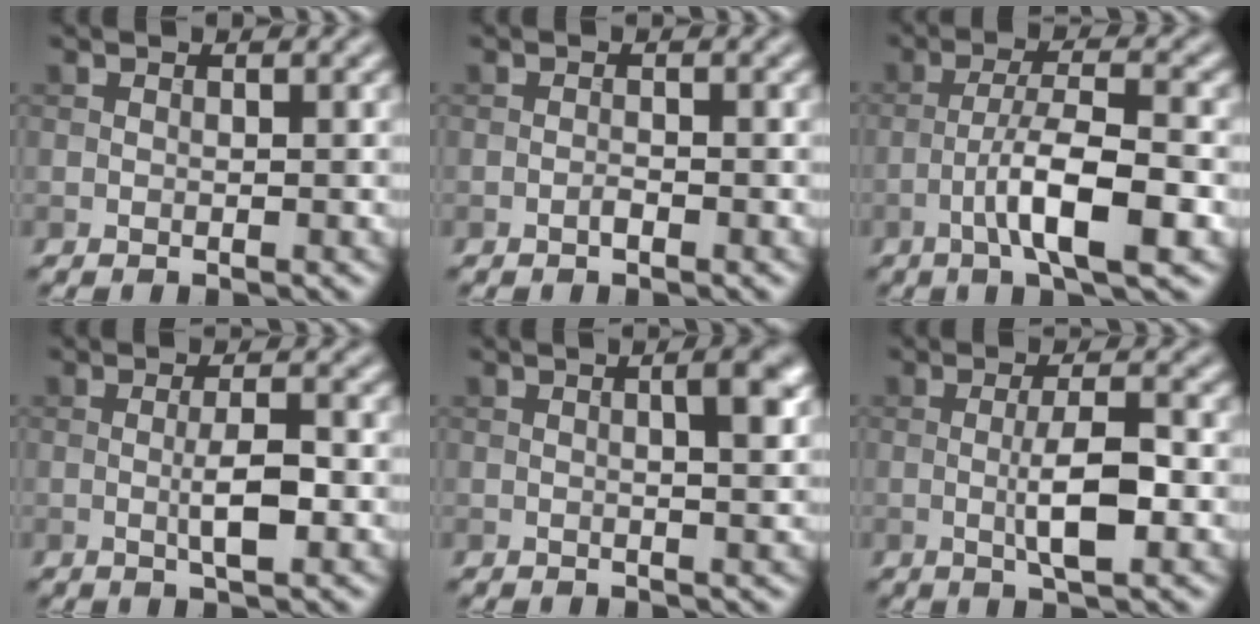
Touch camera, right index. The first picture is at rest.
{"total": 0.7, "force": [-0.5, 0.2, 0.5], "torque": [-0.009, 0.002, -0.010]}
{"total": 6.9, "force": [-2.7, 1.5, 6.2], "torque": [-0.106, 0.010, -0.050]}
{"total": 3.1, "force": [-0.5, 0.6, 3.0], "torque": [-0.054, -0.001, -0.011]}
{"total": 4.2, "force": [1.0, 1.3, 3.8], "torque": [-0.029, 0.017, 0.003]}
{"total": 4.2, "force": [-0.7, 0.9, 4.1], "torque": [-0.075, 0.000, -0.015]}